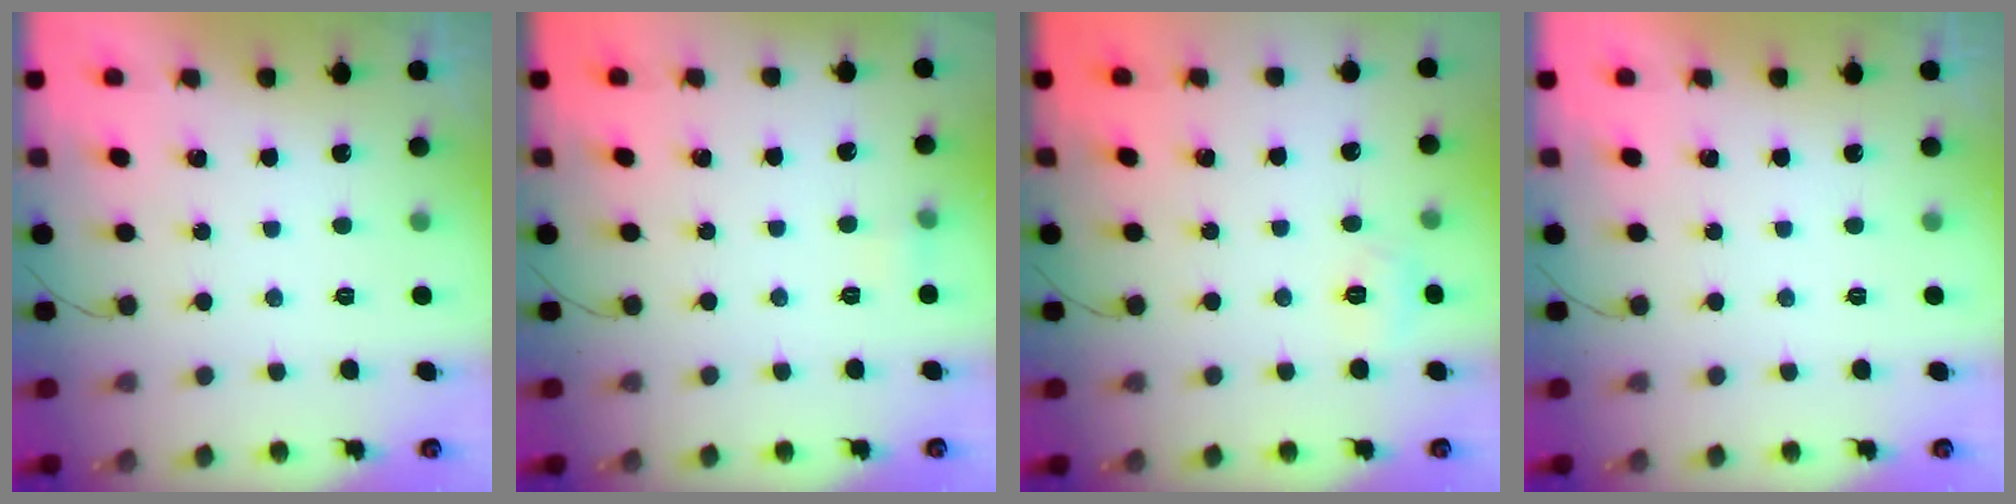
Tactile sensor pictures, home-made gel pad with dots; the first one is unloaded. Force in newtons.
{"total": 3.7, "press": 3.3, "slide": 1.5}
{"total": 3.9, "press": 3.7, "slide": 1.1}
{"total": 0.0}